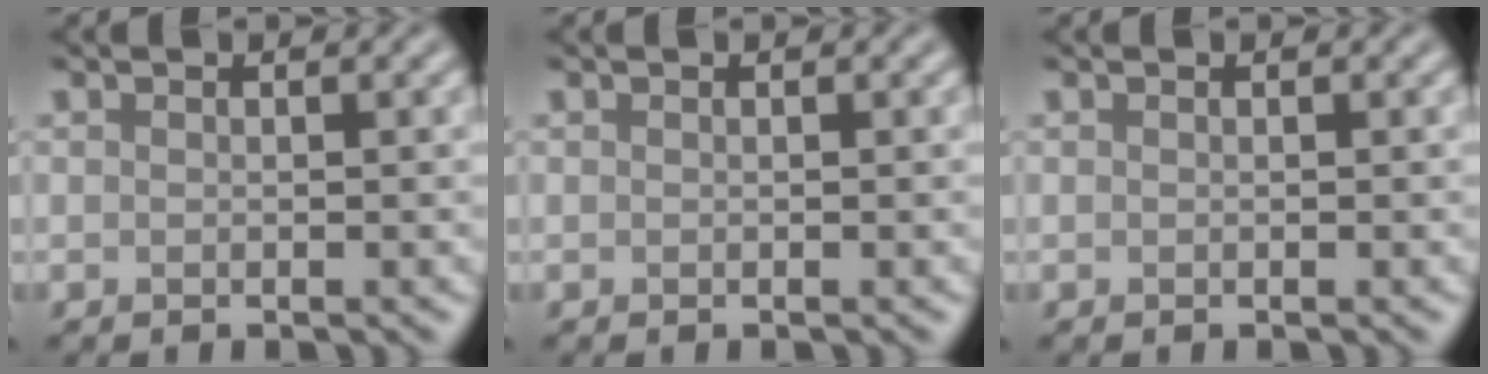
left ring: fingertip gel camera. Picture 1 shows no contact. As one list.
[{"total": 0.0}, {"total": 0.0}]